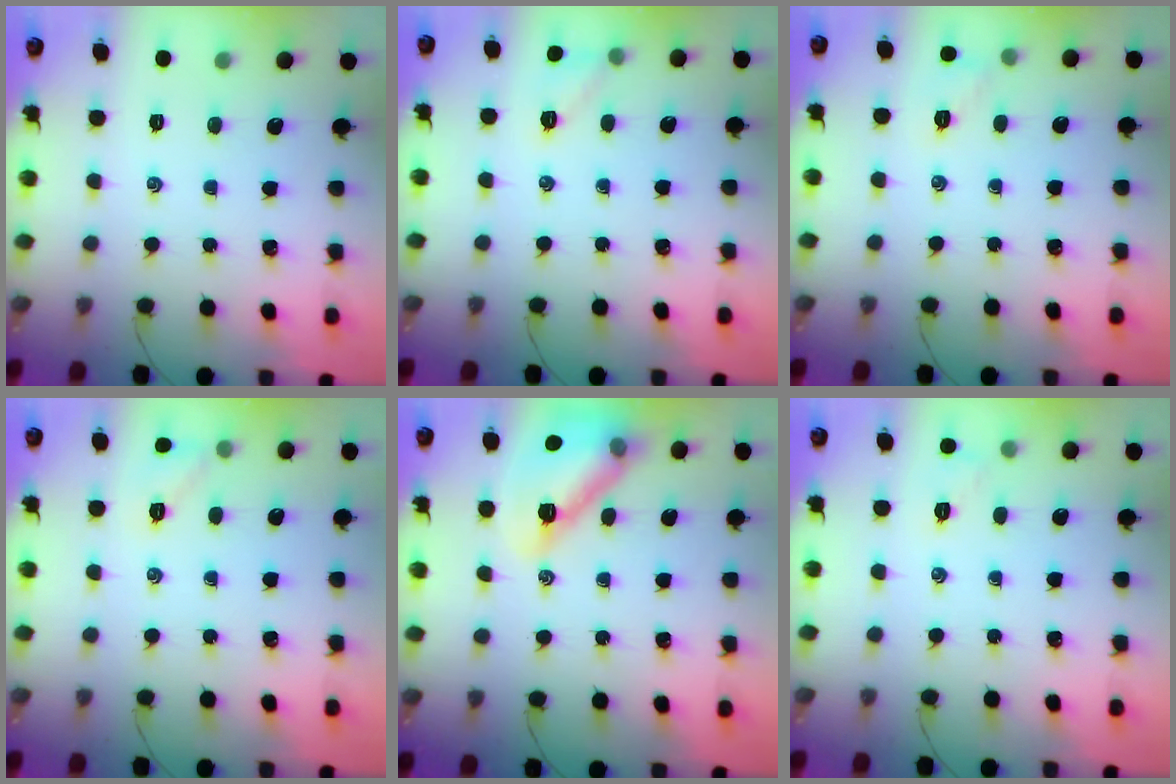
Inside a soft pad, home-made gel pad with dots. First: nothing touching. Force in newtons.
{"total": 7.0, "press": 6.8, "slide": 1.6}
{"total": 5.7, "press": 5.6, "slide": 1.2}
{"total": 5.9, "press": 5.7, "slide": 1.6}
{"total": 17.3, "press": 17.1, "slide": 2.3}
{"total": 5.1, "press": 5.0, "slide": 1.2}